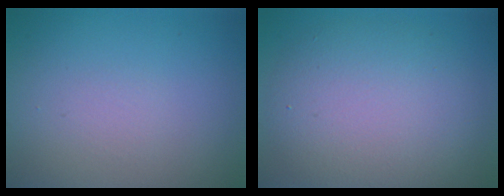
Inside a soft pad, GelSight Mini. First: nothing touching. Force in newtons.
{"total": 7.3, "press": 7.3, "slide": 0.6}